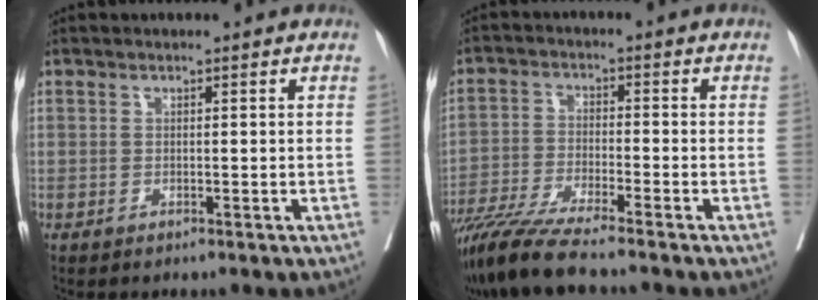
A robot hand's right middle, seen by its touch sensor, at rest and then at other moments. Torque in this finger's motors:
{"motor_torque": [1.03, -1.11, 0.44, 0.15]}